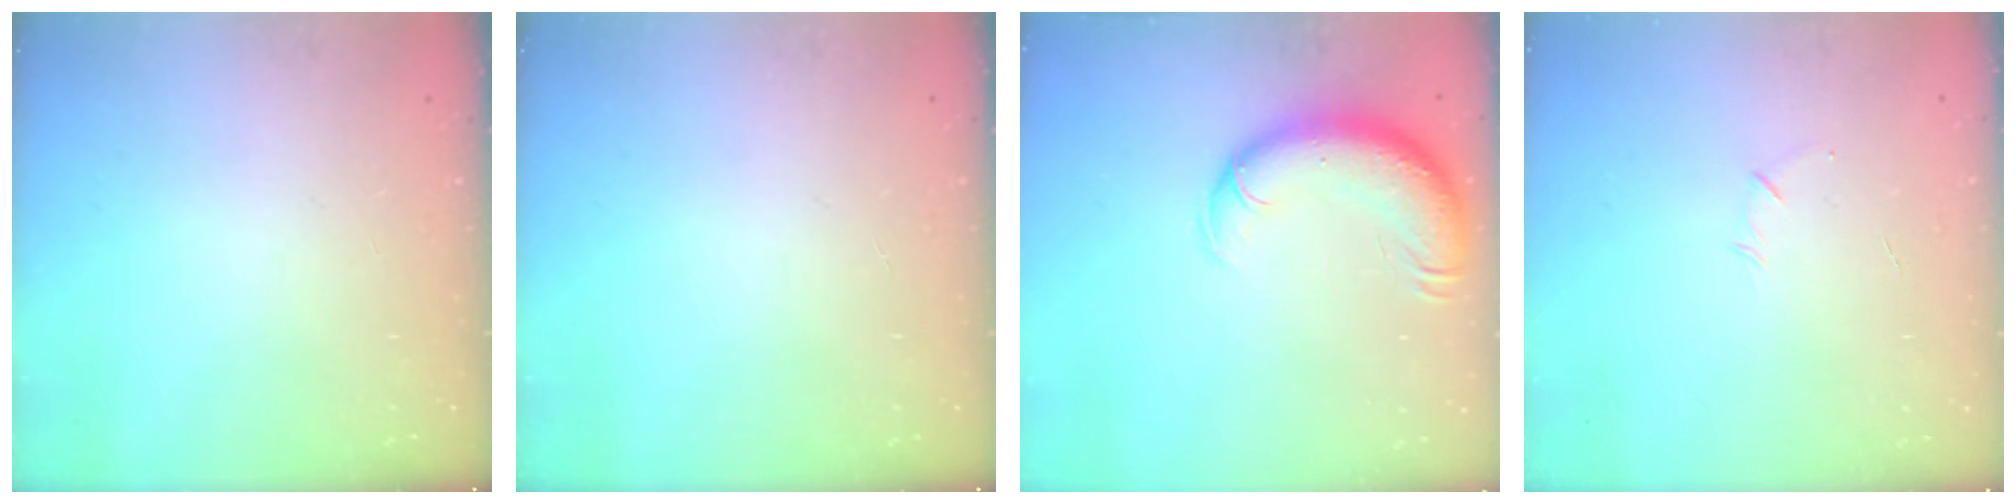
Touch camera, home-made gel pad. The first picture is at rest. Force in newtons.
{"total": 0.0}
{"total": 12.3, "press": 11.9, "slide": 3.3}
{"total": 4.5, "press": 4.3, "slide": 1.2}